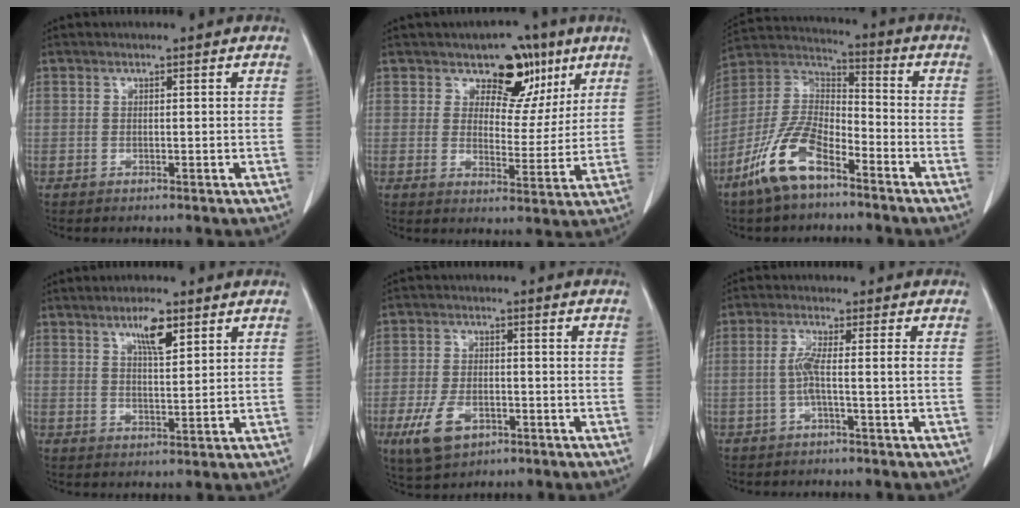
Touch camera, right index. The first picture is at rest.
{"total": 8.2, "force": [4.9, 5.2, 4.0], "torque": [-0.036, 0.002, 0.071]}
{"total": 12.6, "force": [-8.0, 4.7, 8.6], "torque": [-0.187, 0.003, -0.158]}
{"total": 5.0, "force": [2.9, 1.1, 4.0], "torque": [-0.072, 0.000, 0.050]}
{"total": 7.4, "force": [-3.5, 4.2, 5.0], "torque": [-0.106, -0.004, -0.054]}
{"total": 3.4, "force": [-0.7, -0.3, 3.3], "torque": [-0.069, 0.006, -0.014]}